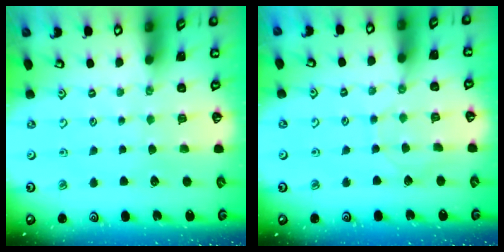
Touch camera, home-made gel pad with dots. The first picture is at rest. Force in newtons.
{"total": 2.9, "press": 2.9, "slide": 0.3}